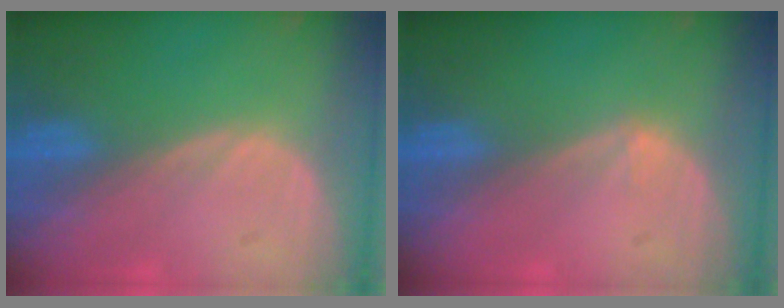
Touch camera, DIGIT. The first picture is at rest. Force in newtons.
{"total": 0.6, "press": 0.4, "slide": 0.5}